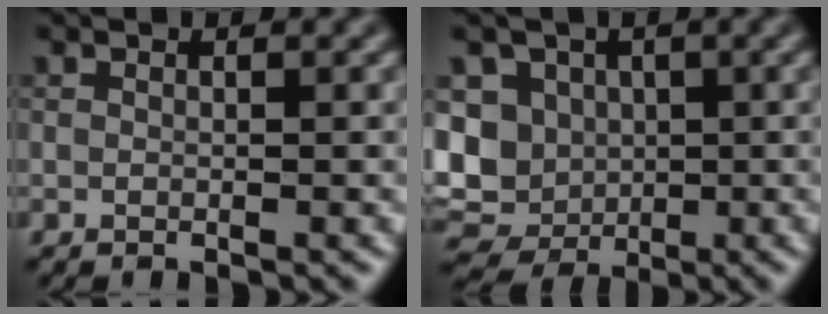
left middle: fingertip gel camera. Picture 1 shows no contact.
{"total": 8.9, "force": [0.0, 7.7, 4.4], "torque": [-0.069, 0.008, -0.028]}